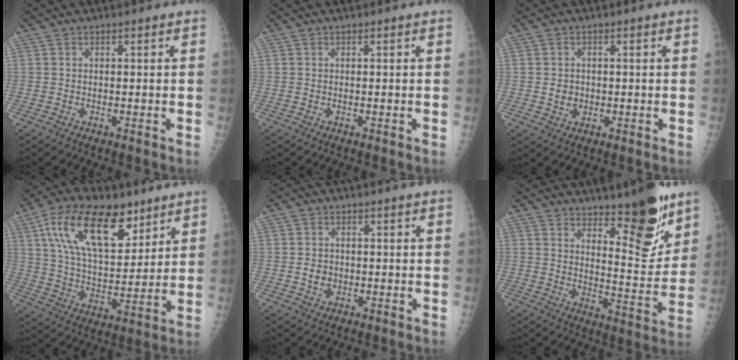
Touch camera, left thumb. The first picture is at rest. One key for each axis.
{"total": 0.0}
{"total": 2.8, "fx": -0.1, "fy": 2.5, "fz": 1.2, "tx": -0.006, "ty": 0.003, "tz": 0.002}
{"total": 20.2, "fx": 10.5, "fy": 10.4, "fz": 13.8, "tx": -0.208, "ty": -0.035, "tz": 0.188}
{"total": 2.6, "fx": -0.3, "fy": 2.3, "fz": 1.2, "tx": -0.010, "ty": 0.003, "tz": -0.002}
{"total": 13.4, "fx": 9.1, "fy": 4.3, "fz": 8.9, "tx": -0.086, "ty": -0.077, "tz": 0.144}